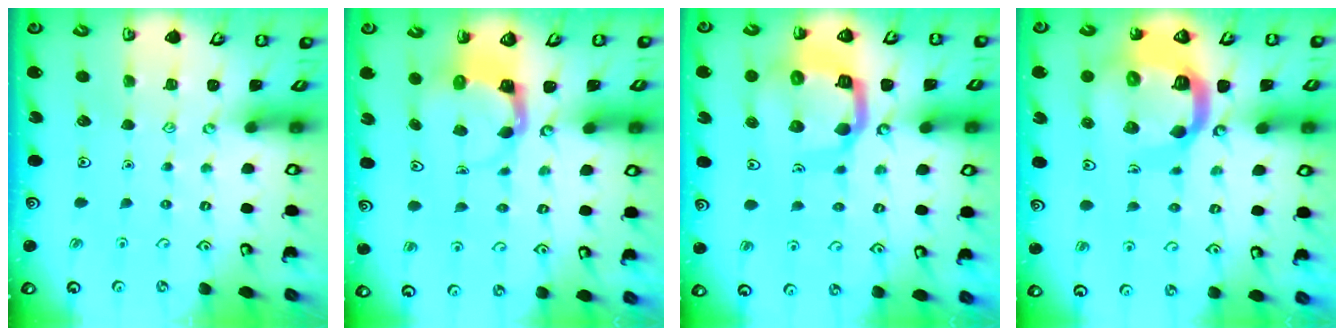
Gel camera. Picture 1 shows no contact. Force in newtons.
{"total": 4.0, "press": 4.0, "slide": 0.4}
{"total": 14.3, "press": 14.2, "slide": 1.8}
{"total": 16.2, "press": 16.1, "slide": 1.8}